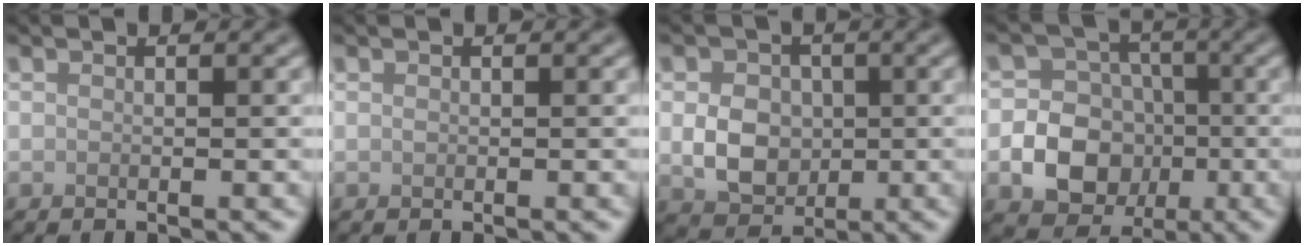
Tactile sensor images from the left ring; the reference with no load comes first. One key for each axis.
{"total": 0.0}
{"total": 4.6, "fx": -0.2, "fy": 3.6, "fz": 2.8, "tx": -0.048, "ty": -0.003, "tz": -0.003}
{"total": 8.4, "fx": -2.0, "fy": 7.5, "fz": 3.1, "tx": -0.028, "ty": 0.001, "tz": -0.059}